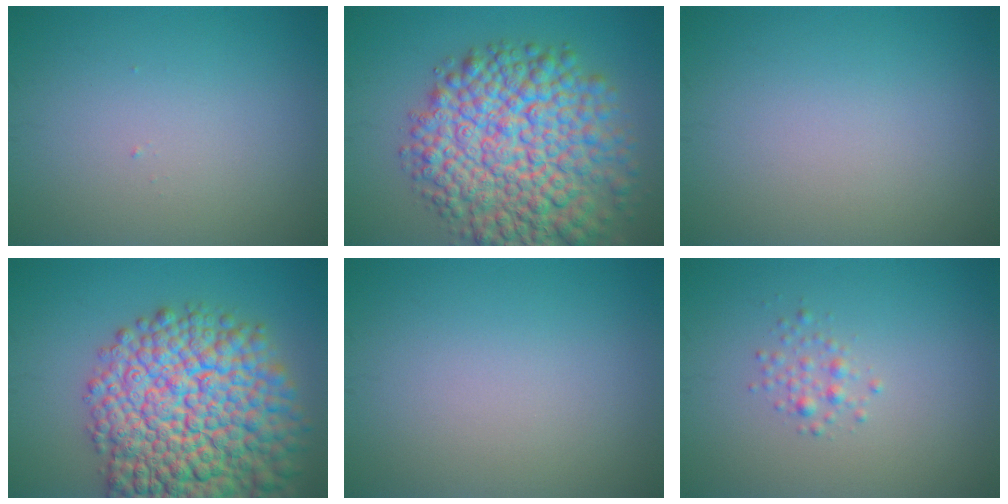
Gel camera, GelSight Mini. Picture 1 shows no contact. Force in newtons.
{"total": 12.8, "press": 12.8, "slide": 0.4}
{"total": 0.0}
{"total": 16.3, "press": 16.3, "slide": 0.7}
{"total": 0.0}
{"total": 1.3, "press": 1.3, "slide": 0.0}